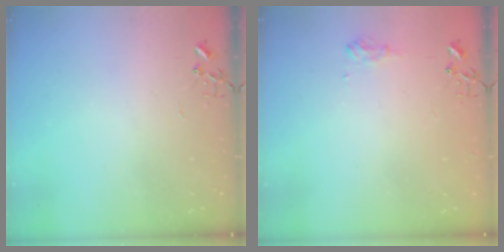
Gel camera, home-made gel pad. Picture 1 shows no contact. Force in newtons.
{"total": 6.9, "press": 6.8, "slide": 1.0}